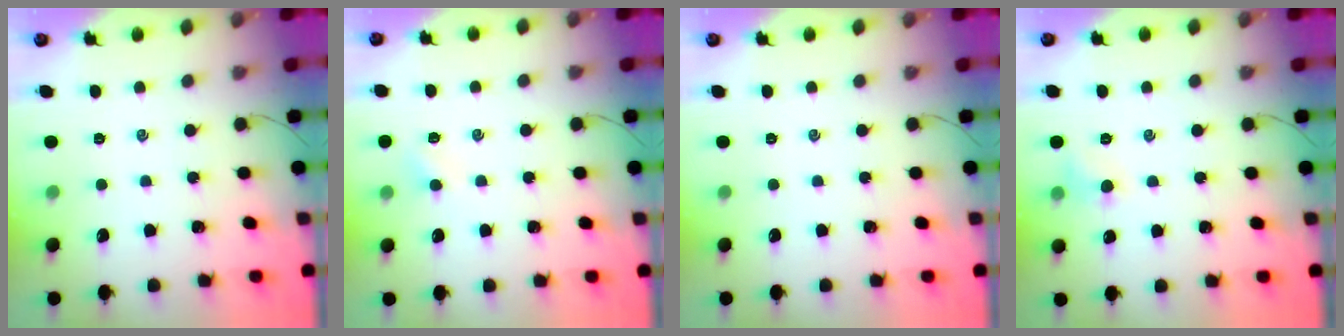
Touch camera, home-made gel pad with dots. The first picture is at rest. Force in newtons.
{"total": 3.3, "press": 3.1, "slide": 1.2}
{"total": 0.0}
{"total": 5.9, "press": 5.6, "slide": 2.1}